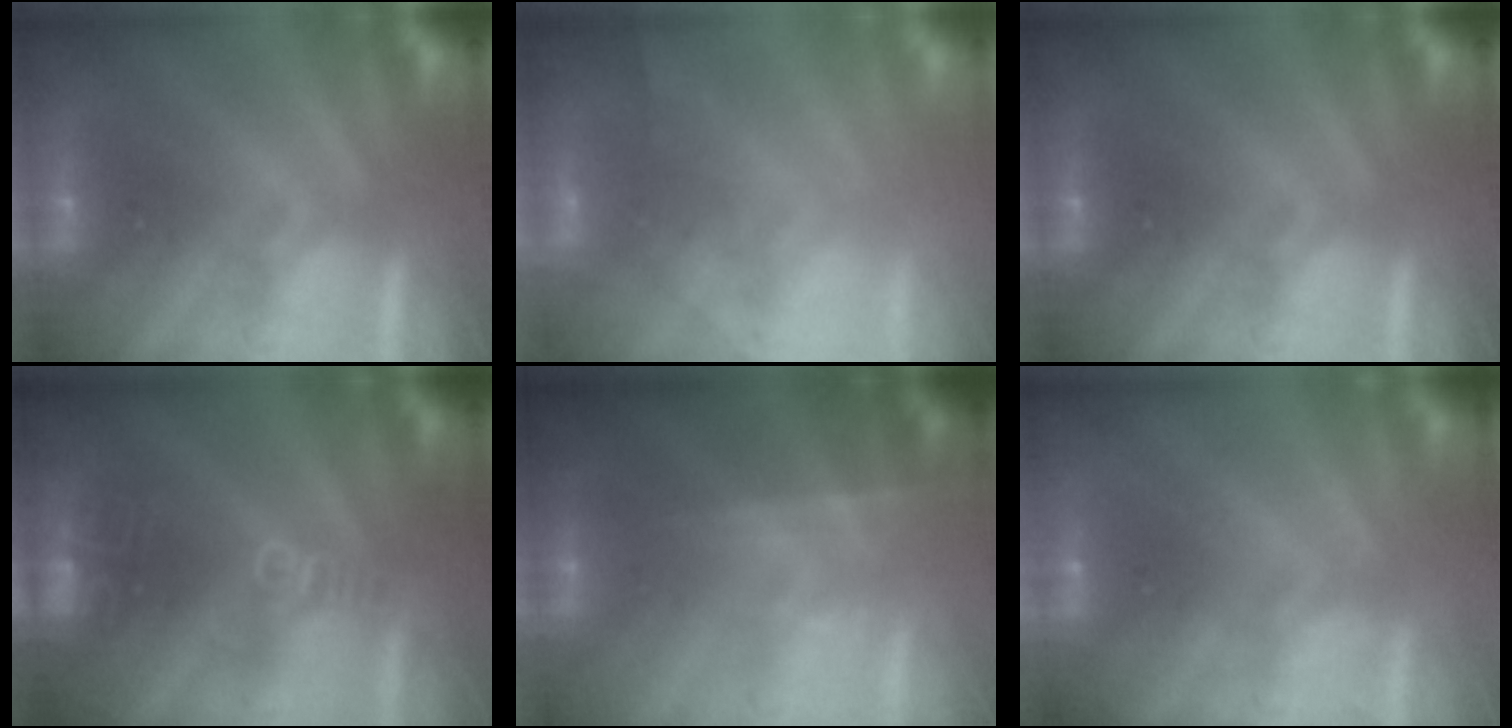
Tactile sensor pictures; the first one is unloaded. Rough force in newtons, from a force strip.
{"total": 10.8}
{"total": 0.0}
{"total": 2.7}
{"total": 1.7}
{"total": 1.8}